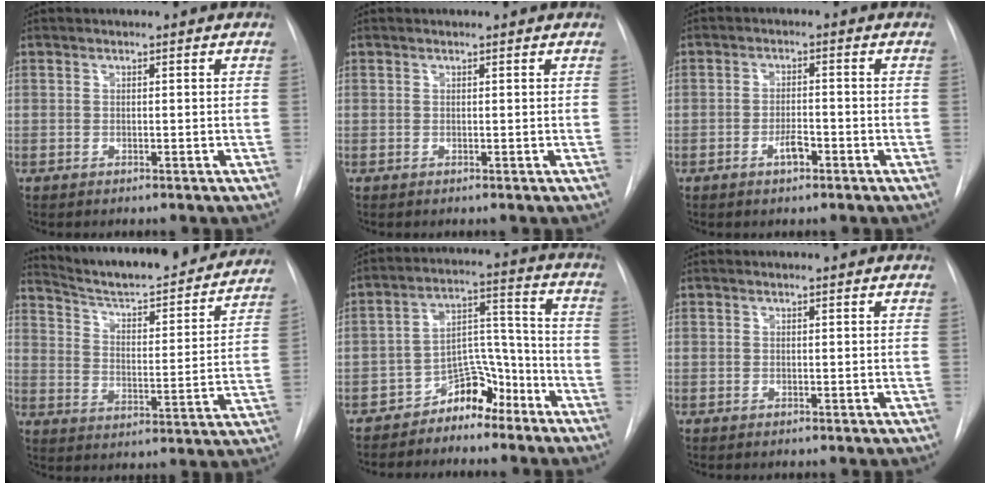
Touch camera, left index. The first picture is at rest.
{"total": 0.8, "force": [0.8, 0.0, 0.1], "torque": [-0.006, 0.003, 0.009]}
{"total": 2.8, "force": [-1.5, 1.0, 2.1], "torque": [-0.037, 0.003, -0.027]}
{"total": 26.0, "force": [23.5, 4.1, 10.3], "torque": [-0.154, -0.042, 0.312]}
{"total": 7.7, "force": [-5.9, 3.9, 3.0], "torque": [-0.048, 0.036, -0.100]}
{"total": 1.7, "force": [1.7, 0.1, 0.3], "torque": [-0.013, 0.009, 0.018]}